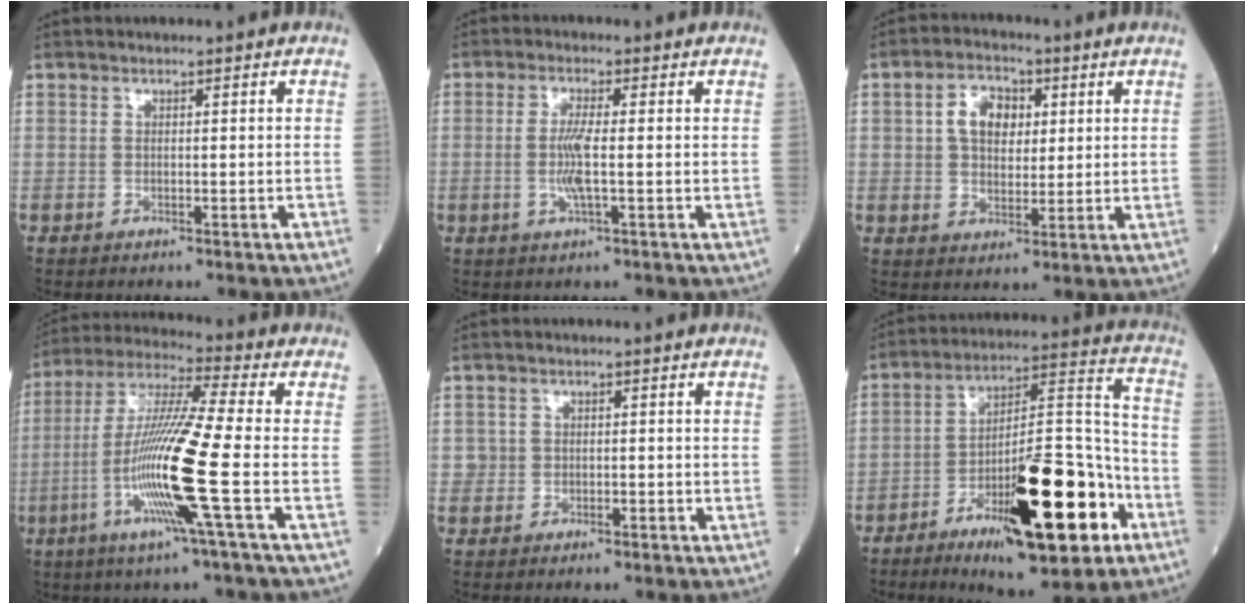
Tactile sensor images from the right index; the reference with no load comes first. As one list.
[{"total": 4.3, "force": [-0.5, 0.3, 4.3], "torque": [-0.094, -0.008, -0.011]}, {"total": 6.6, "force": [1.9, 4.3, 4.7], "torque": [-0.087, 0.016, 0.034]}, {"total": 15.4, "force": [-4.1, -1.2, 14.8], "torque": [-0.299, -0.016, -0.090]}, {"total": 1.7, "force": [-0.2, 1.6, 0.6], "torque": [-0.007, 0.005, -0.002]}, {"total": 21.9, "force": [-10.0, 5.0, 18.9], "torque": [-0.285, 0.002, -0.147]}]